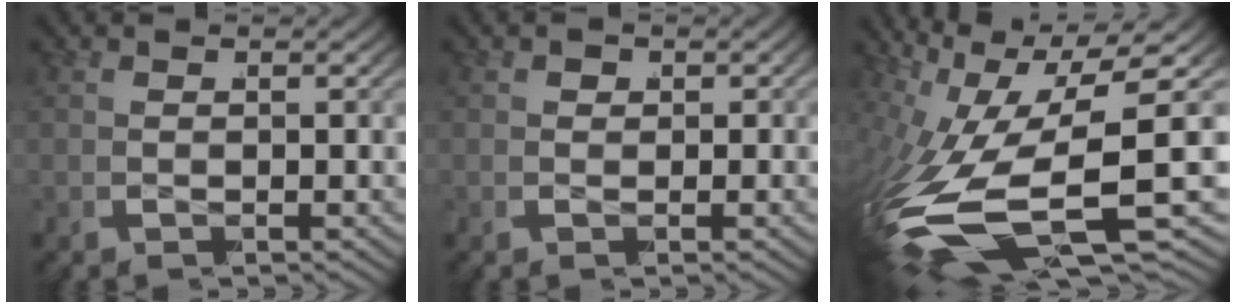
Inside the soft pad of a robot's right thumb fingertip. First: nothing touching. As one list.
[{"total": 1.3, "force": [-0.1, 1.2, 0.5], "torque": [-0.013, -0.009, 0.002]}, {"total": 15.0, "force": [-4.0, 8.2, 11.9], "torque": [-0.266, -0.056, -0.041]}]